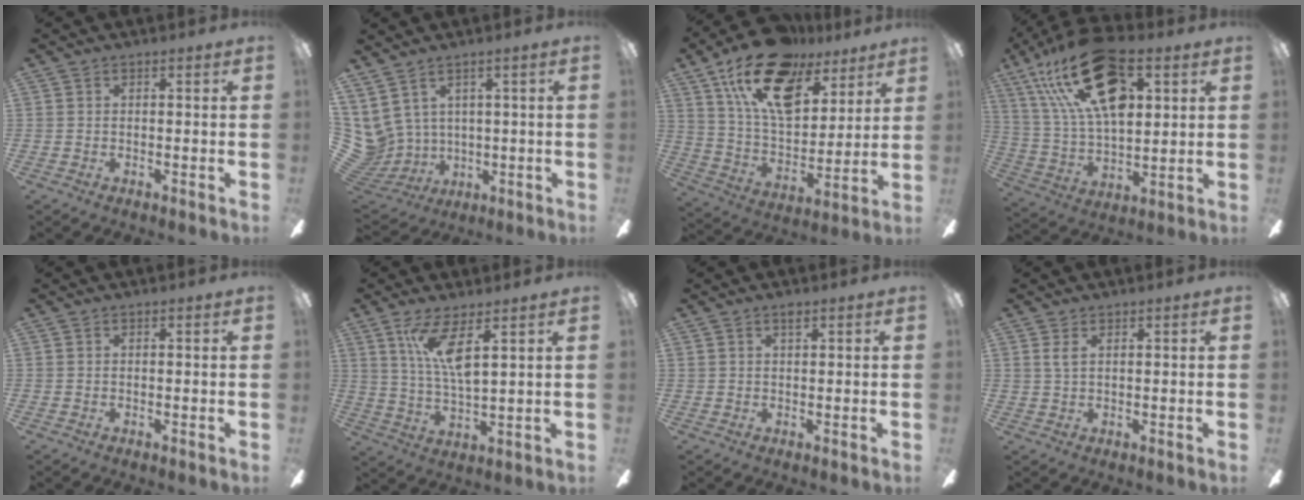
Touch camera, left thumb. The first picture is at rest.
{"total": 7.6, "force": [3.3, 6.4, 2.1], "torque": [-0.099, -0.031, 0.072]}
{"total": 21.7, "force": [13.5, 11.3, 12.7], "torque": [-0.221, -0.066, 0.241]}
{"total": 25.5, "force": [12.0, 12.7, 18.5], "torque": [-0.328, -0.038, 0.207]}
{"total": 0.0}
{"total": 10.6, "force": [5.7, 2.6, 8.5], "torque": [-0.176, -0.016, 0.098]}
{"total": 1.1, "force": [0.9, 0.2, 0.6], "torque": [-0.007, -0.003, 0.015]}
{"total": 0.7, "force": [0.5, 0.2, 0.4], "torque": [-0.010, 0.001, 0.009]}